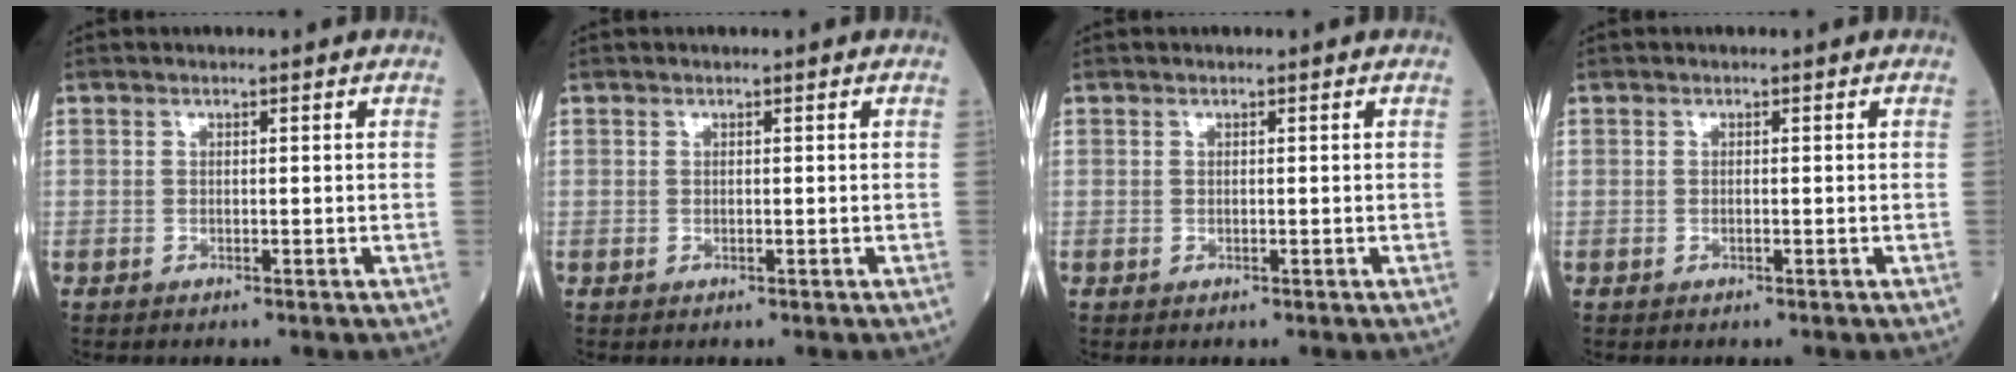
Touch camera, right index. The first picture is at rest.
{"total": 0.0}
{"total": 0.0}
{"total": 0.0}